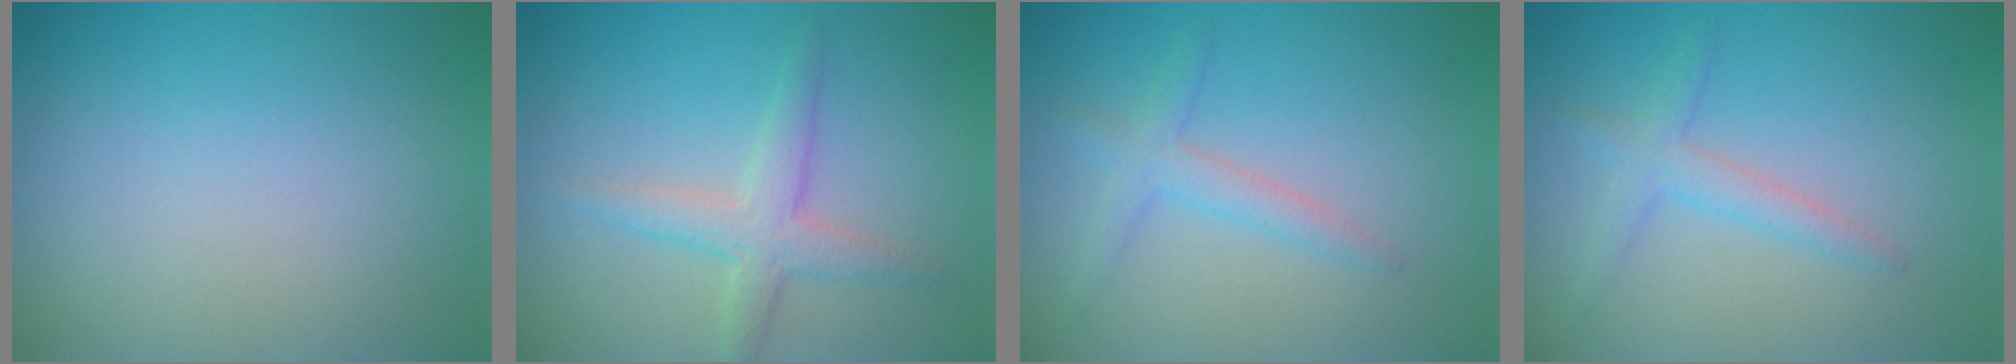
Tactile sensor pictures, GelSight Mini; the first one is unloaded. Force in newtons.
{"total": 2.9, "press": 2.9, "slide": 0.1}
{"total": 2.1, "press": 2.1, "slide": 0.1}
{"total": 2.1, "press": 2.1, "slide": 0.1}